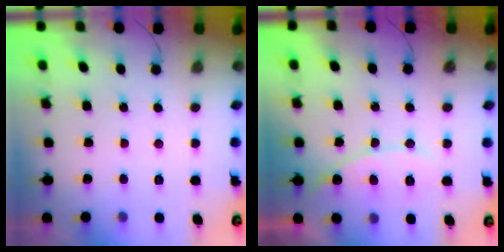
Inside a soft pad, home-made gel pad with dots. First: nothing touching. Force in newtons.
{"total": 8.9, "press": 8.9, "slide": 0.7}